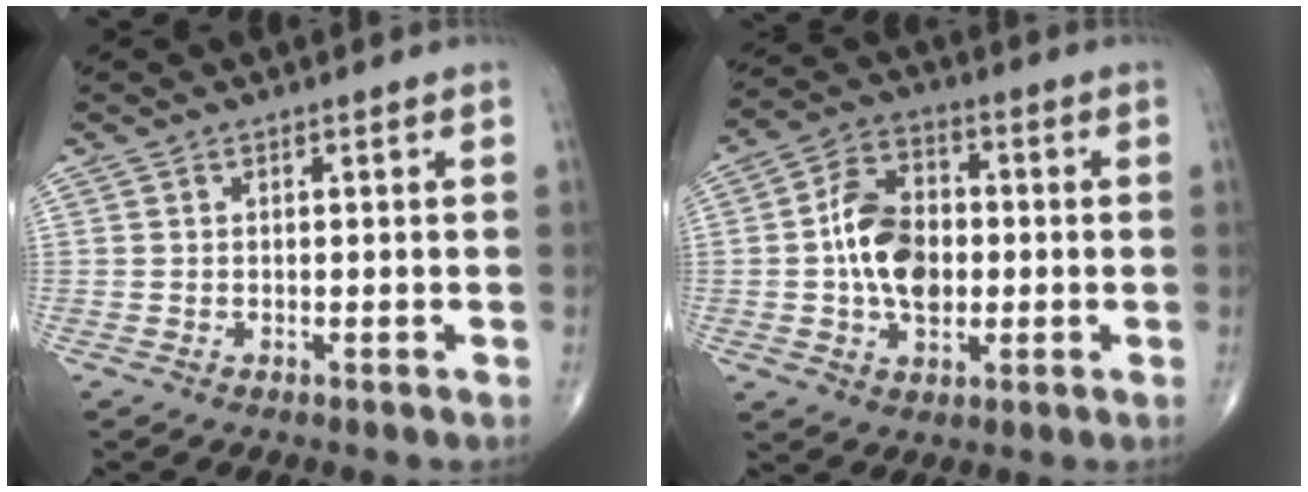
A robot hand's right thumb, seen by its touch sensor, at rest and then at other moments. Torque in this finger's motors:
{"motor_torque": [1.80, 1.69, 1.31, 0.07, 0.07]}